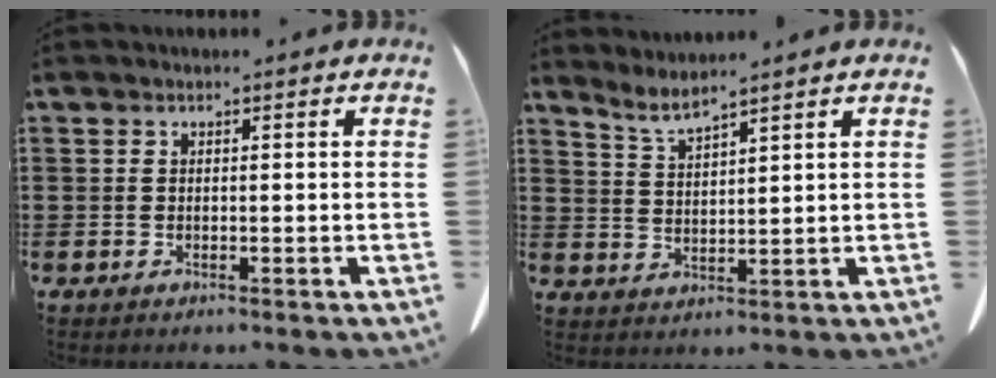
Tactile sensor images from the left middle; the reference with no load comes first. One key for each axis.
{"total": 3.4, "fx": 3.0, "fy": -0.3, "fz": 1.7, "tx": -0.042, "ty": -0.013, "tz": 0.054}